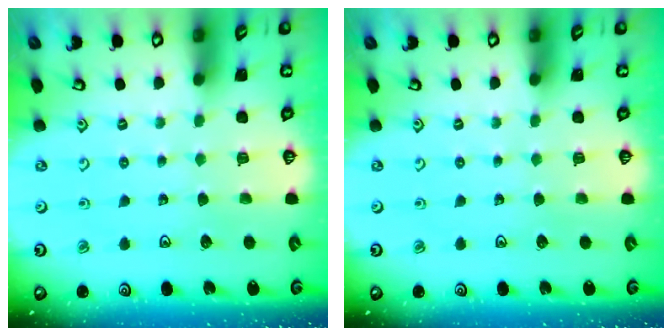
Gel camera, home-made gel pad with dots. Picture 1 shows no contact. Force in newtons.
{"total": 0.0}